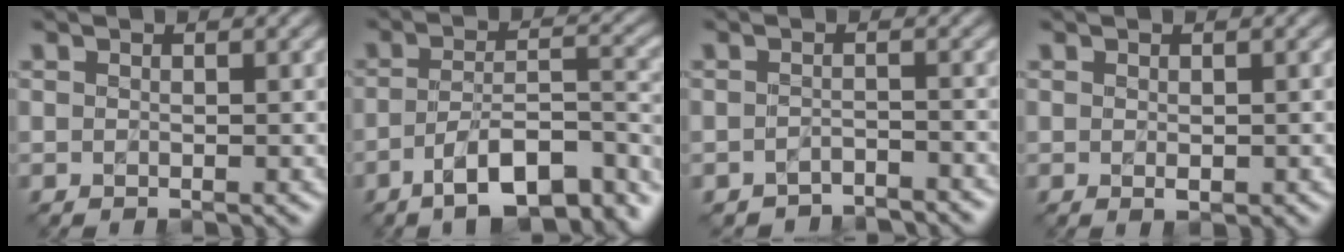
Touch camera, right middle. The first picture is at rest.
{"total": 10.3, "force": [-6.7, 3.5, 7.0], "torque": [-0.107, 0.000, -0.102]}
{"total": 2.6, "force": [-2.5, 0.4, 0.2], "torque": [-0.002, 0.002, -0.038]}
{"total": 1.0, "force": [-0.3, 0.4, 0.8], "torque": [-0.013, -0.004, -0.002]}